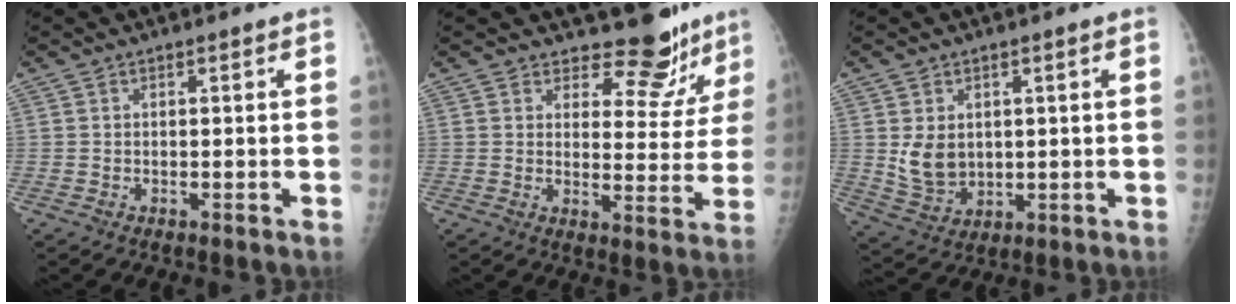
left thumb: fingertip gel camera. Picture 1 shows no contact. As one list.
[{"total": 9.9, "force": [9.1, 3.8, 1.4], "torque": [0.022, -0.083, 0.107]}, {"total": 6.8, "force": [1.2, 5.2, 4.2], "torque": [-0.054, -0.017, 0.041]}]